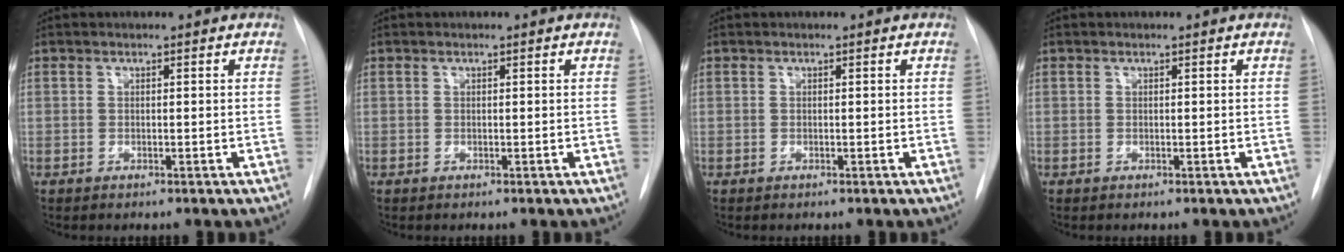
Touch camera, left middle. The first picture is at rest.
{"total": 0.0}
{"total": 0.0}
{"total": 0.0}